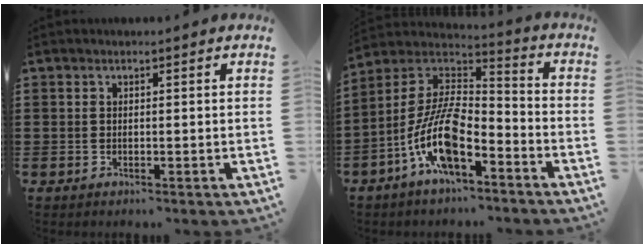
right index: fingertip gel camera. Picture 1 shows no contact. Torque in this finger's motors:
{"motor_torque": [2.14, 0.00, 1.05, 0.21]}